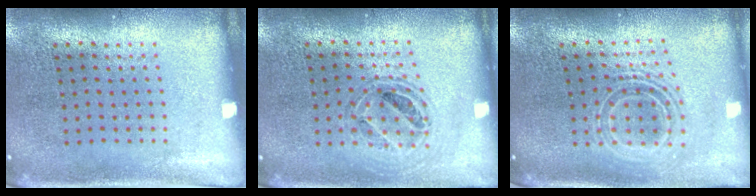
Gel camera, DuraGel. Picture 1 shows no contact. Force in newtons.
{"total": 0.8, "press": 0.8, "slide": 0.1}
{"total": 2.1, "press": 1.5, "slide": 1.4}